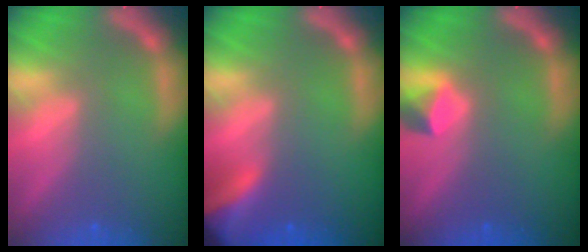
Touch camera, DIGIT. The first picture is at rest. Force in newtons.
{"total": 7.4}
{"total": 1.9}